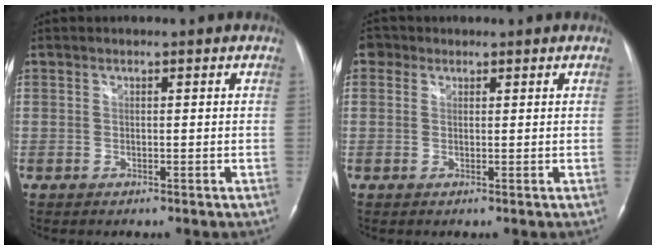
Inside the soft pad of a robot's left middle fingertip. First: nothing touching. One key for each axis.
{"total": 2.1, "fx": 1.0, "fy": 1.8, "fz": 0.4, "tx": -0.003, "ty": 0.010, "tz": 0.011}